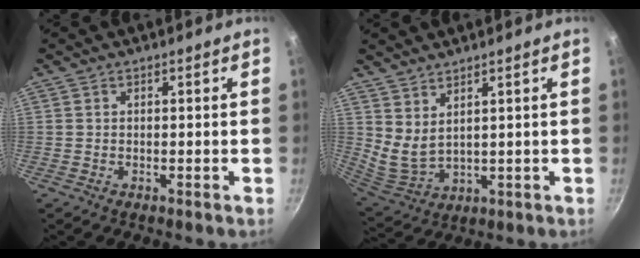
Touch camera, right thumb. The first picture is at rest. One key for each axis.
{"total": 5.9, "fx": 3.6, "fy": 2.6, "fz": 3.9, "tx": -0.064, "ty": -0.042, "tz": 0.080}